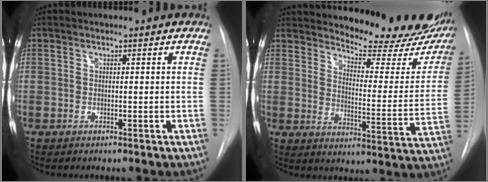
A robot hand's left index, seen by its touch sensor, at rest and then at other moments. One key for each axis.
{"total": 22.0, "fx": 19.9, "fy": 5.4, "fz": 7.6, "tx": -0.093, "ty": -0.083, "tz": 0.237}